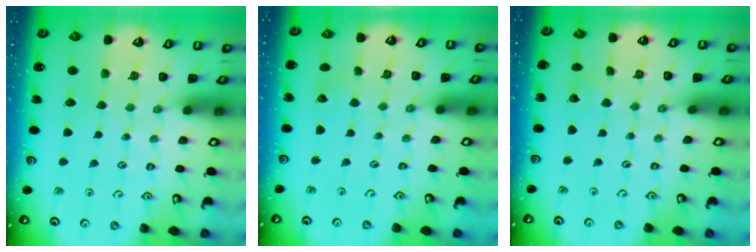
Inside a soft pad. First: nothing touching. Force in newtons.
{"total": 1.7, "press": 1.7, "slide": 0.1}
{"total": 2.8, "press": 2.8, "slide": 0.3}